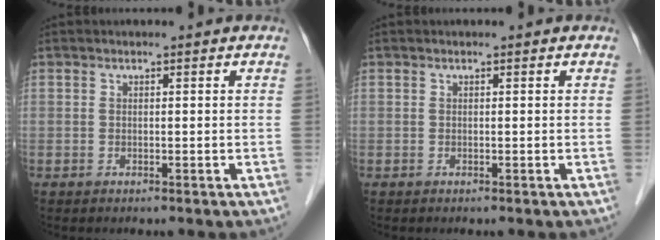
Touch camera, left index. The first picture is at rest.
{"total": 0.0}